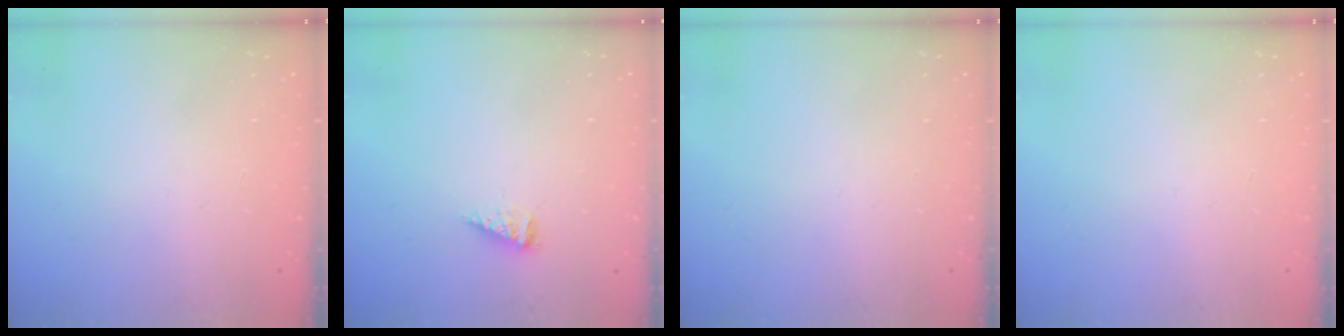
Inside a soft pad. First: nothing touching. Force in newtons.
{"total": 3.5, "press": 3.5, "slide": 0.3}
{"total": 0.0}
{"total": 0.0}